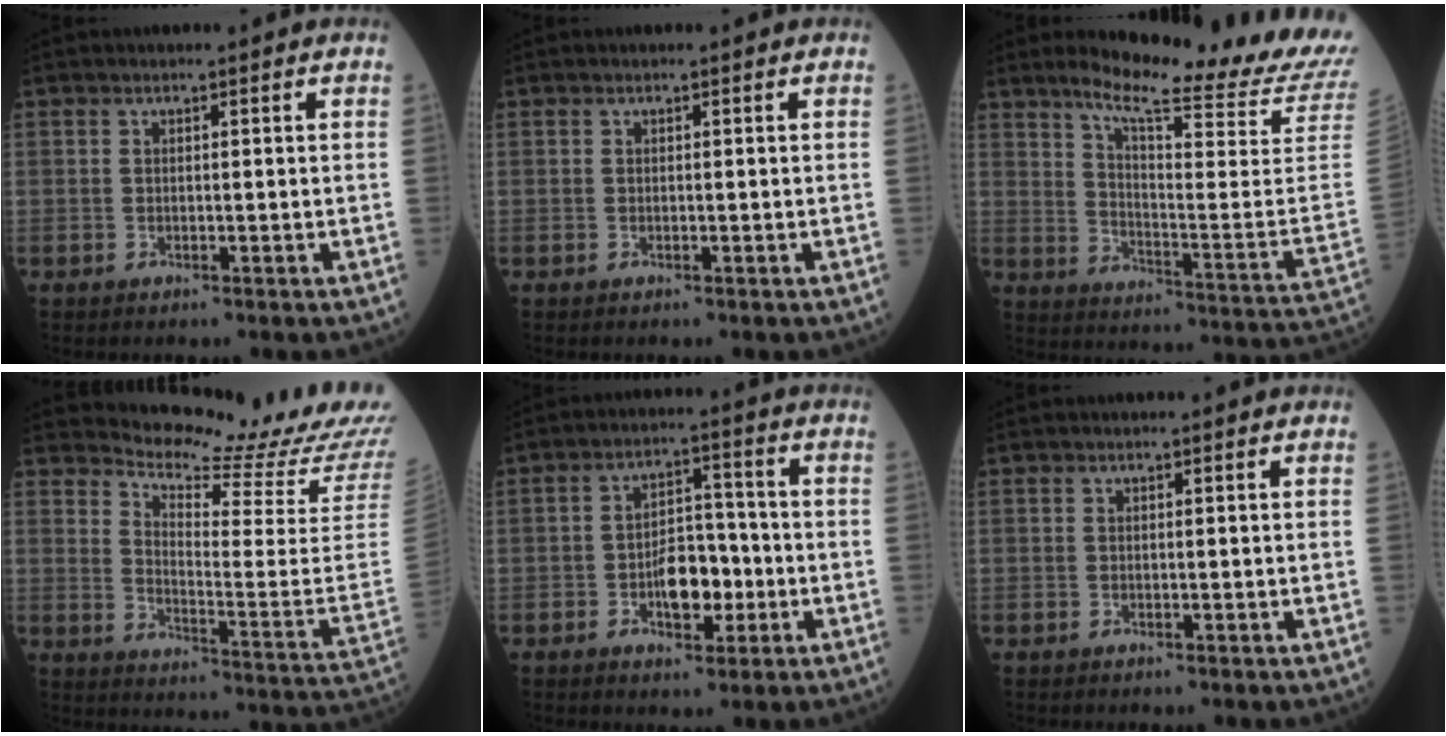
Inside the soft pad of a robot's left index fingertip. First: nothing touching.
{"total": 0.0}
{"total": 21.6, "force": [18.9, -1.0, 10.3], "torque": [-0.170, -0.103, 0.248]}
{"total": 19.7, "force": [19.0, 0.9, 5.0], "torque": [-0.091, -0.123, 0.229]}
{"total": 7.0, "force": [-2.2, 3.8, 5.4], "torque": [-0.095, 0.008, -0.034]}
{"total": 0.0}